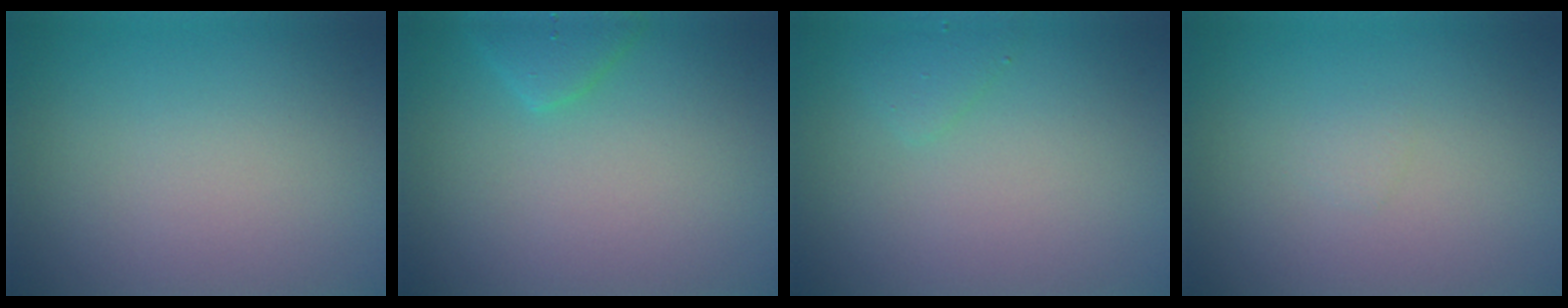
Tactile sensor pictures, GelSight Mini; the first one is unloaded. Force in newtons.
{"total": 2.1, "press": 2.1, "slide": 0.1}
{"total": 1.1, "press": 1.1, "slide": 0.0}
{"total": 0.5, "press": 0.5, "slide": 0.0}